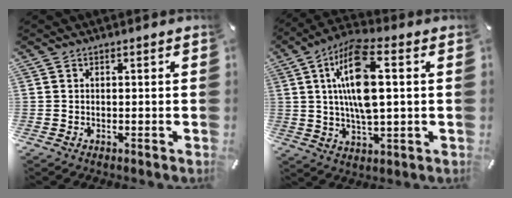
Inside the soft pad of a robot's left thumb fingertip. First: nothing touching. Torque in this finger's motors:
{"motor_torque": [2.24, 2.76, 1.50, -1.27, 0.69]}